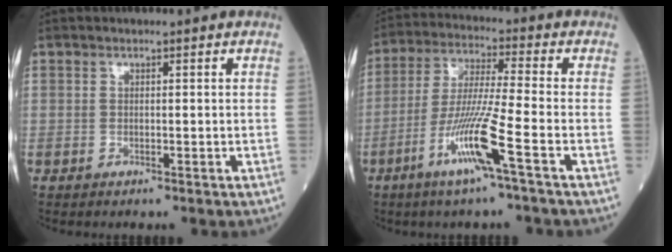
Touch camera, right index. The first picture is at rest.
{"total": 10.8, "force": [-5.0, -1.3, 9.4], "torque": [-0.186, -0.015, -0.101]}